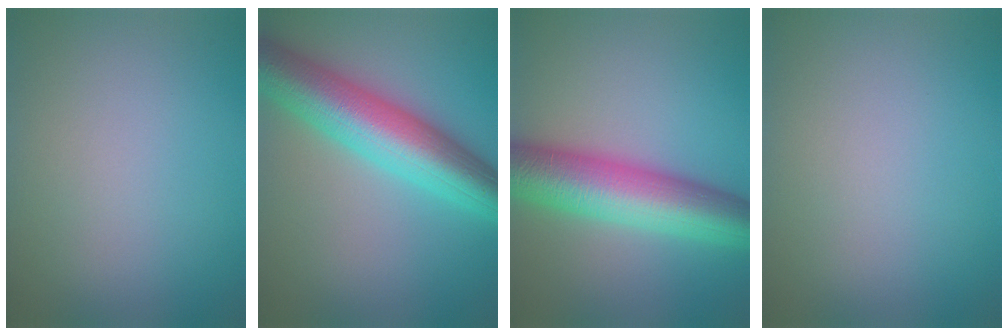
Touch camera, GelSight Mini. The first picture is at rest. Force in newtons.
{"total": 9.5, "press": 9.5, "slide": 0.3}
{"total": 9.6, "press": 9.6, "slide": 0.2}
{"total": 0.0}